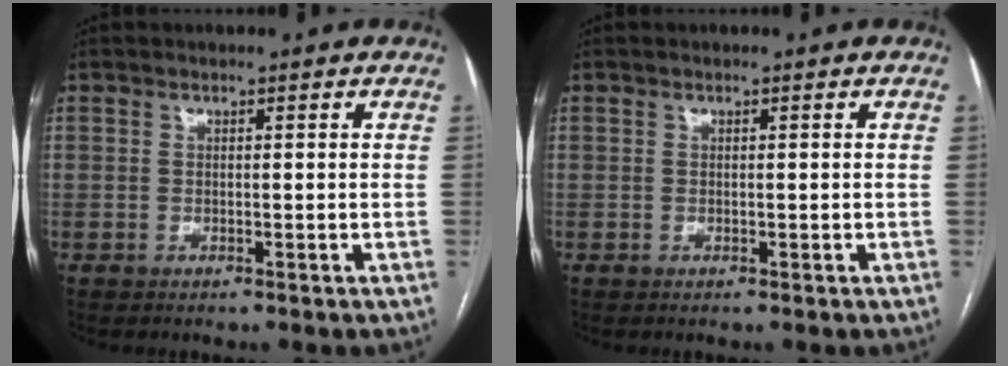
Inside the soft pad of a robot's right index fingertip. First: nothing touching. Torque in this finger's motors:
{"motor_torque": [-0.13, 0.06, -0.03, 0.00]}